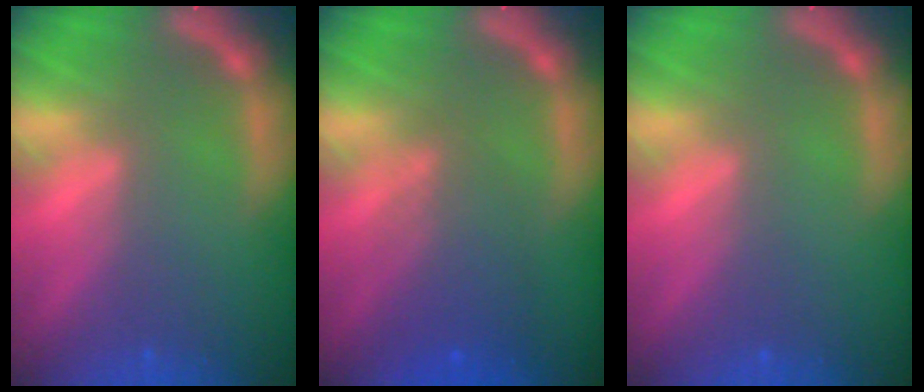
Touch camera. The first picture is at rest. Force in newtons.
{"total": 4.6}
{"total": 0.0}